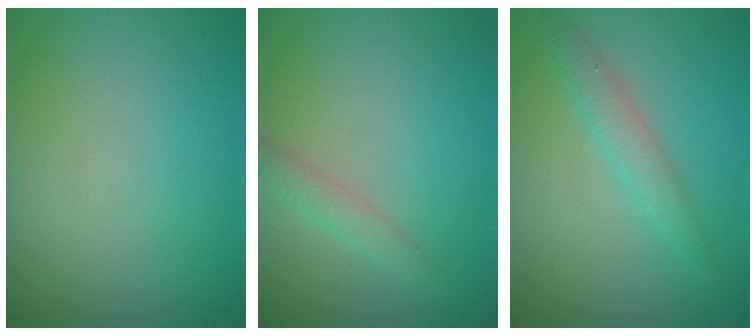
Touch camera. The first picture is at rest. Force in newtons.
{"total": 1.5, "press": 1.5, "slide": 0.0}
{"total": 2.2, "press": 2.2, "slide": 0.1}